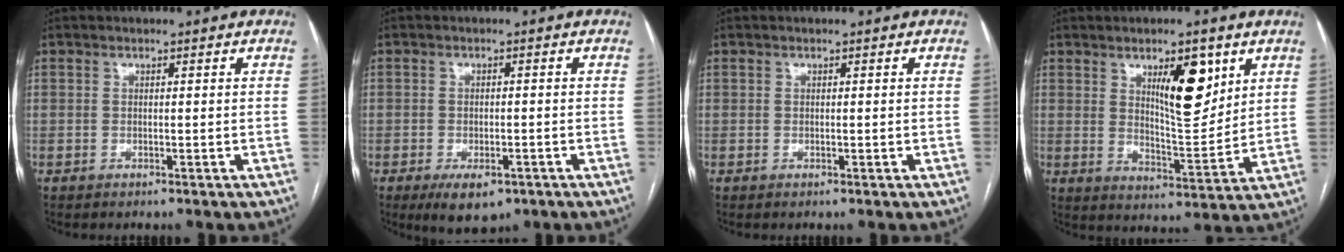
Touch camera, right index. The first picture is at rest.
{"total": 4.7, "force": [-2.6, 2.8, 2.8], "torque": [-0.036, -0.002, -0.028]}
{"total": 0.0}
{"total": 9.9, "force": [4.6, 2.8, 8.3], "torque": [-0.133, -0.007, 0.080]}